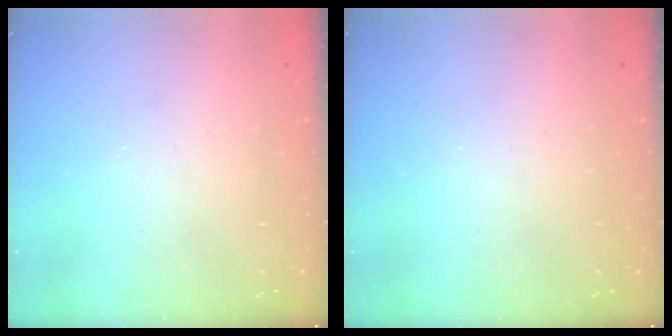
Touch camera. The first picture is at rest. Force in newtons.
{"total": 0.0}